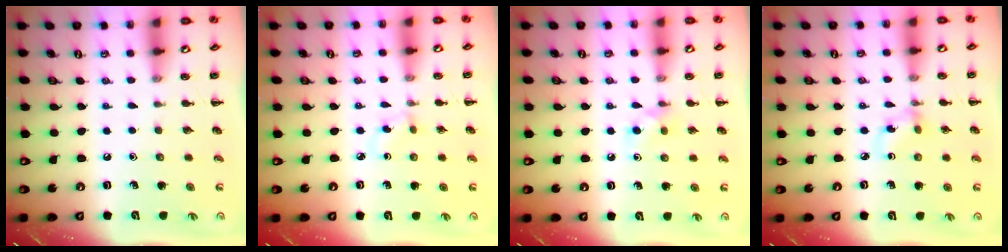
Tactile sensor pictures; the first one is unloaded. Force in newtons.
{"total": 2.6, "press": 2.4, "slide": 1.0}
{"total": 4.7, "press": 4.4, "slide": 1.5}
{"total": 2.9, "press": 2.8, "slide": 0.9}